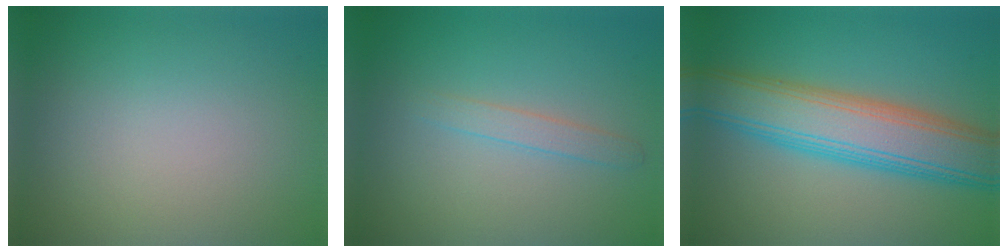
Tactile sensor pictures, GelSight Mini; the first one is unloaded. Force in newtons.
{"total": 1.5, "press": 1.4, "slide": 0.1}
{"total": 8.6, "press": 8.6, "slide": 0.1}